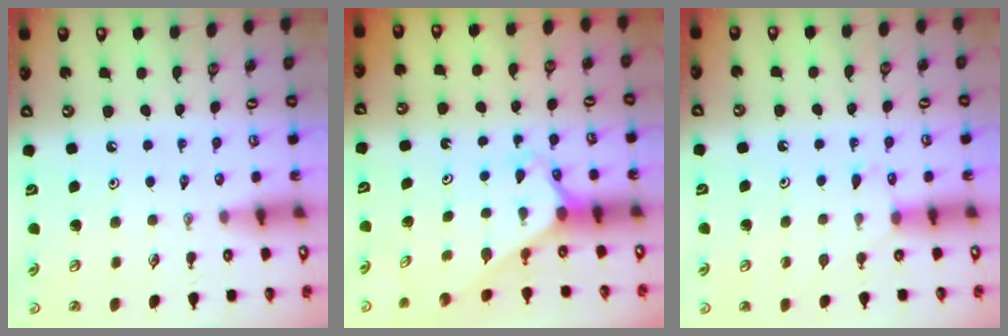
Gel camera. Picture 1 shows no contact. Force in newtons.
{"total": 2.4, "press": 2.4, "slide": 0.2}
{"total": 6.0, "press": 6.0, "slide": 0.5}